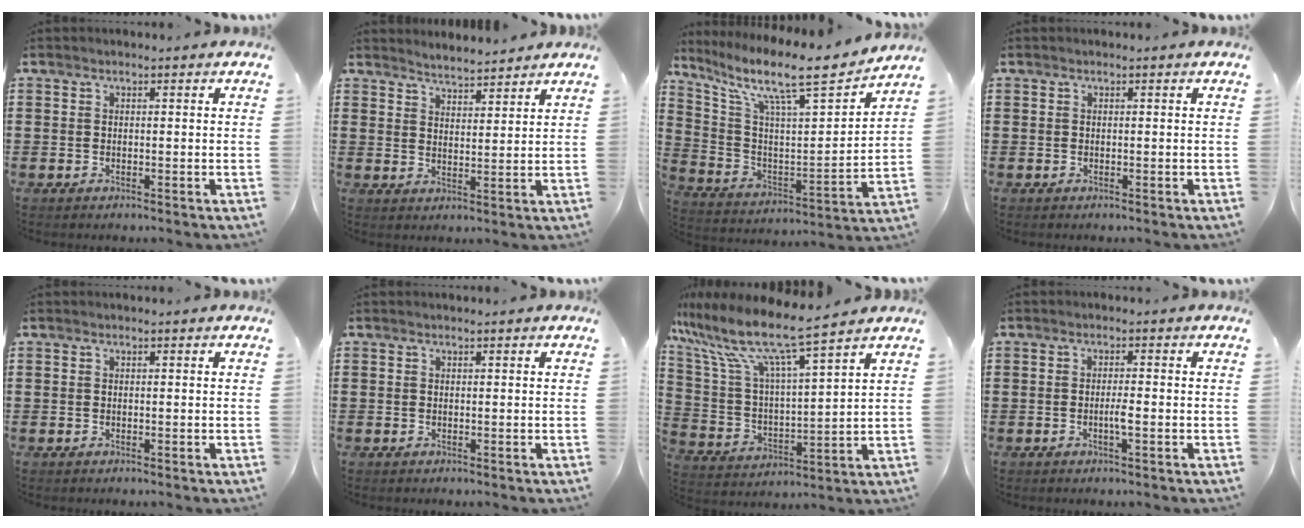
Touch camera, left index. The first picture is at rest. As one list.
[{"total": 3.5, "force": [3.4, -0.1, -0.2], "torque": [-0.008, -0.014, 0.064]}, {"total": 11.0, "force": [8.7, 1.8, 6.6], "torque": [-0.148, -0.060, 0.135]}, {"total": 0.0}, {"total": 0.0}, {"total": 0.0}, {"total": 9.4, "force": [7.8, 0.6, 5.2], "torque": [-0.136, -0.050, 0.129]}, {"total": 2.0, "force": [-0.6, 0.1, 1.9], "torque": [-0.035, 0.000, -0.011]}]